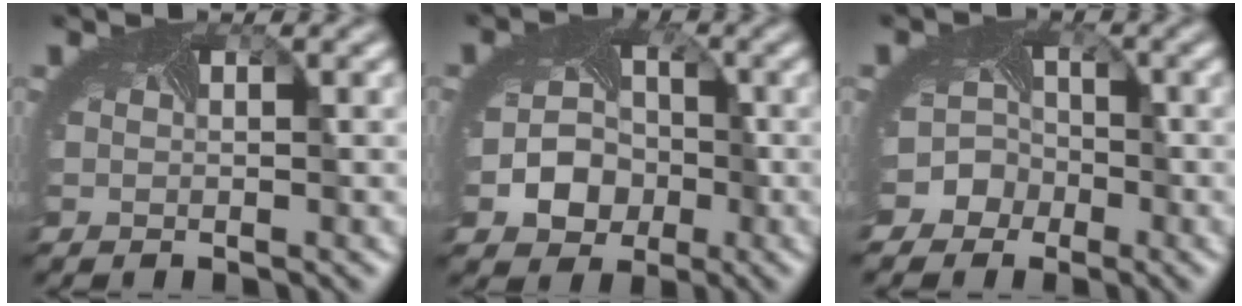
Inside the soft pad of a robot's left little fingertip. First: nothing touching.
{"total": 5.6, "force": [-1.6, 4.8, 2.6], "torque": [-0.023, -0.010, -0.026]}
{"total": 6.0, "force": [-3.2, 5.0, 0.8], "torque": [0.001, -0.003, -0.064]}